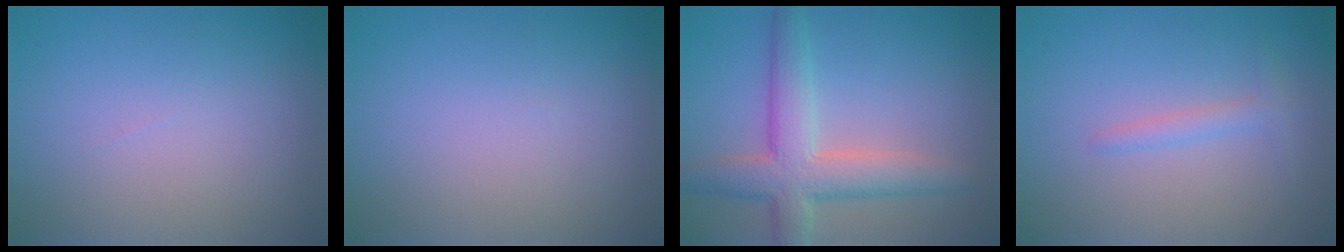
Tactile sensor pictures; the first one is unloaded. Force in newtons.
{"total": 0.0}
{"total": 6.1, "press": 6.1, "slide": 0.4}
{"total": 1.5, "press": 1.5, "slide": 0.1}